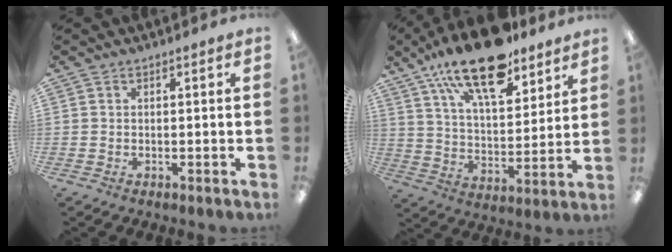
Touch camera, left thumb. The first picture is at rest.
{"total": 19.7, "force": [14.2, 7.5, 11.3], "torque": [-0.196, -0.073, 0.245]}